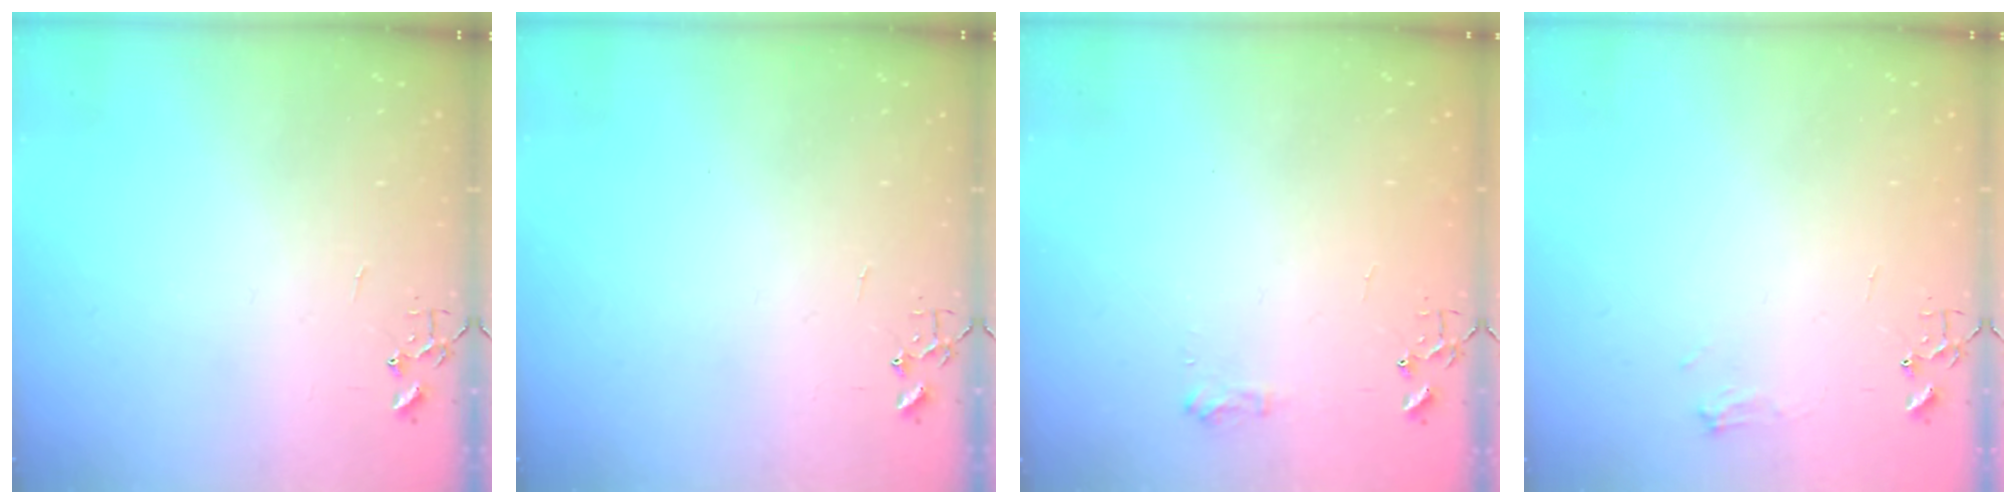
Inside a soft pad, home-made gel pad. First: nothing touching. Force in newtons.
{"total": 0.0}
{"total": 7.5, "press": 7.4, "slide": 0.8}
{"total": 5.5, "press": 5.5, "slide": 0.3}